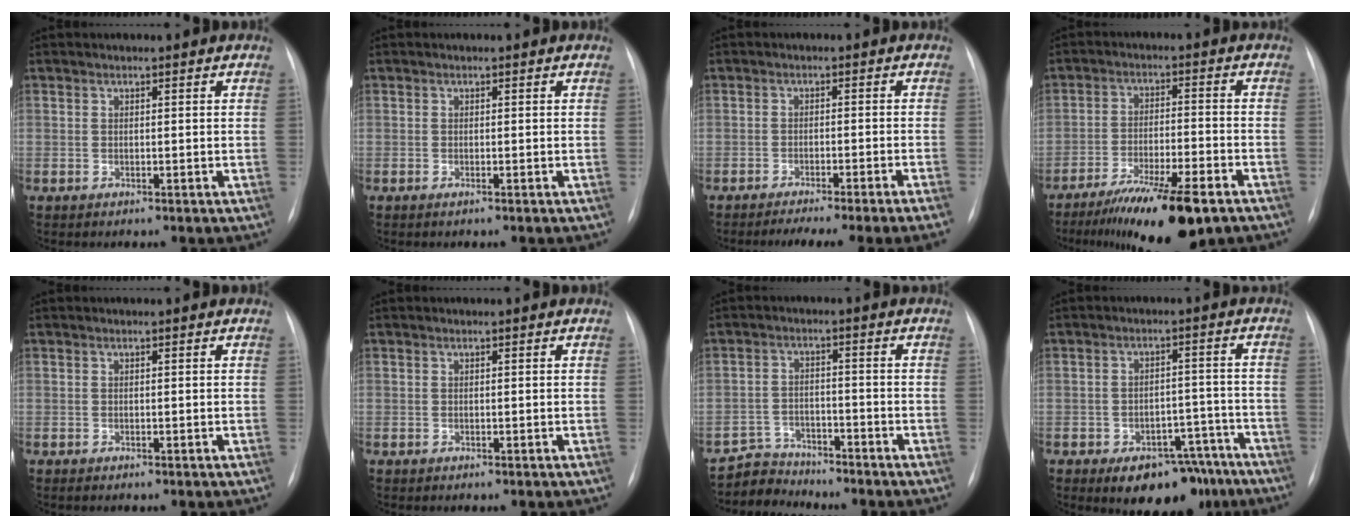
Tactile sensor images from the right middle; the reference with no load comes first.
{"total": 0.0}
{"total": 10.6, "force": [-8.6, -1.6, 5.9], "torque": [-0.057, -0.015, -0.120]}
{"total": 13.8, "force": [-9.6, 2.0, 9.7], "torque": [-0.155, -0.029, -0.157]}
{"total": 0.0}
{"total": 0.0}
{"total": 5.1, "force": [-4.9, 0.9, -1.2], "torque": [0.021, 0.000, -0.087]}
{"total": 11.0, "force": [-8.0, 5.6, 5.1], "torque": [-0.036, 0.031, -0.108]}